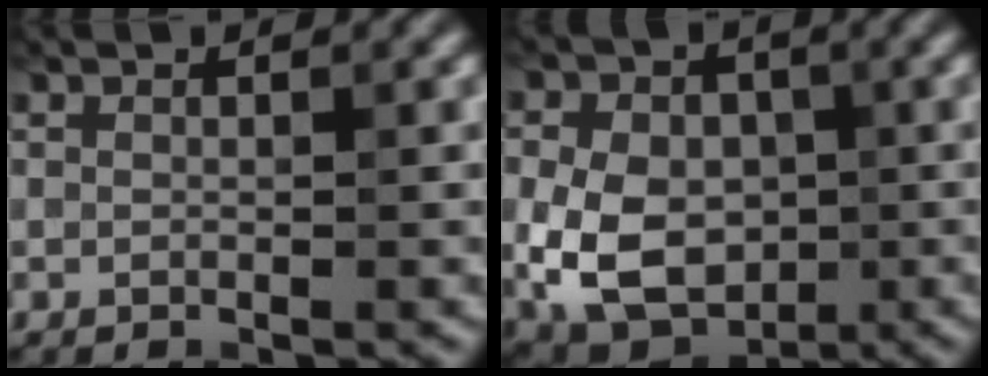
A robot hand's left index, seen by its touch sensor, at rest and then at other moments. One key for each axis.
{"total": 8.8, "fx": -1.0, "fy": 6.5, "fz": 5.8, "tx": -0.116, "ty": -0.010, "tz": -0.027}